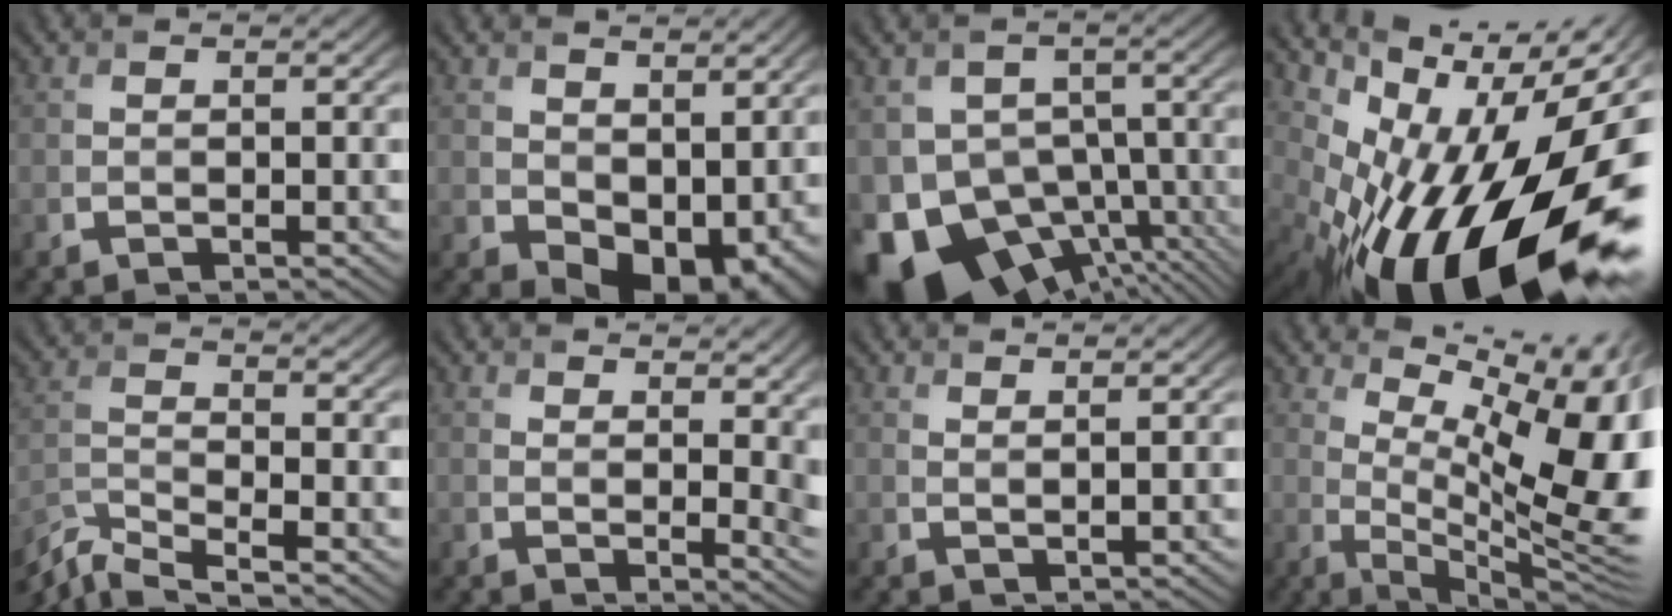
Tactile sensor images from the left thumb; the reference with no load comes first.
{"total": 9.1, "force": [1.6, 6.2, 6.5], "torque": [-0.110, -0.028, 0.048]}
{"total": 14.1, "force": [-6.8, 9.7, 7.7], "torque": [-0.170, -0.022, -0.106]}
{"total": 19.6, "force": [-5.8, 9.1, 16.3], "torque": [-0.268, -0.014, -0.112]}
{"total": 6.3, "force": [-5.5, 1.0, 3.0], "torque": [-0.070, -0.013, -0.117]}
{"total": 9.3, "force": [5.0, 3.6, 6.9], "torque": [-0.096, 0.007, 0.079]}
{"total": 2.0, "force": [1.8, 0.1, 0.7], "torque": [-0.006, -0.005, 0.034]}
{"total": 15.5, "force": [3.3, 6.2, 13.8], "torque": [-0.196, 0.005, 0.066]}